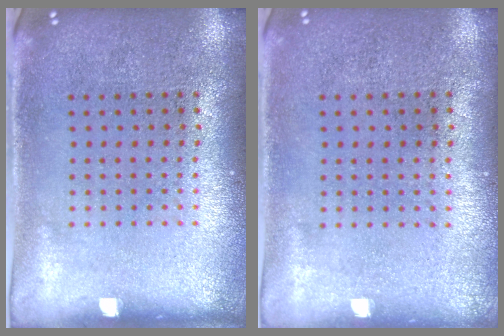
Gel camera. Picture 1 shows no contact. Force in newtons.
{"total": 0.0}